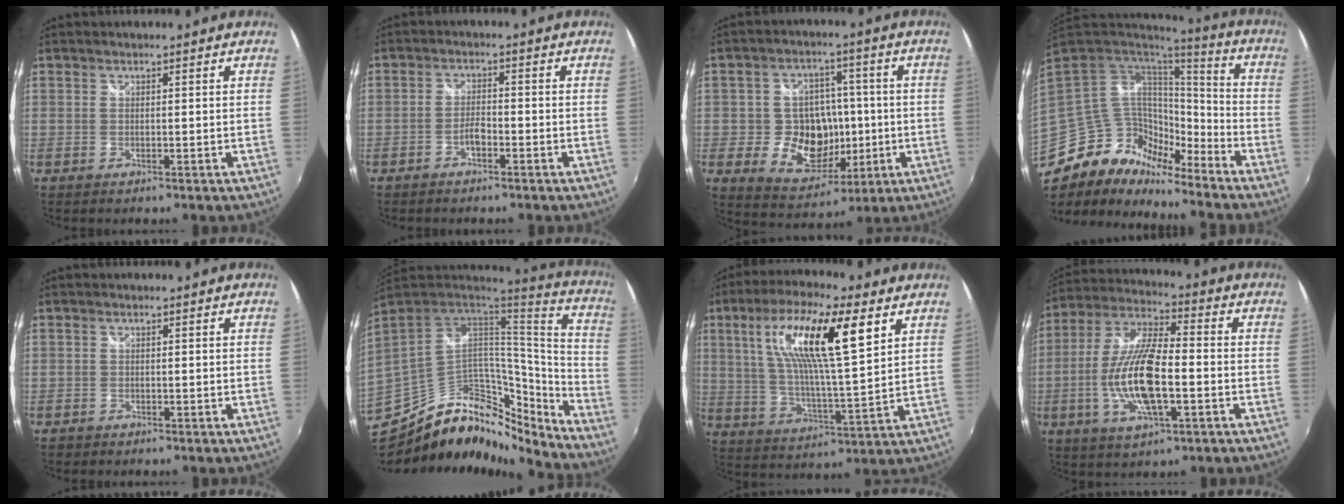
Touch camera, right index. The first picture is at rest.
{"total": 2.4, "force": [-1.6, 0.8, 1.6], "torque": [-0.037, 0.005, -0.032]}
{"total": 12.7, "force": [-2.0, 10.5, 6.8], "torque": [-0.147, 0.012, -0.017]}
{"total": 15.2, "force": [-11.9, 7.4, 6.0], "torque": [-0.119, -0.002, -0.227]}
{"total": 1.1, "force": [-0.7, 0.8, 0.0], "torque": [-0.005, 0.000, -0.014]}
{"total": 26.6, "force": [-19.3, 14.2, 11.4], "torque": [-0.252, 0.038, -0.310]}
{"total": 18.0, "force": [7.5, 3.8, 15.9], "torque": [-0.280, 0.013, 0.131]}
{"total": 15.4, "force": [-3.5, 5.0, 14.1], "torque": [-0.287, -0.004, -0.066]}